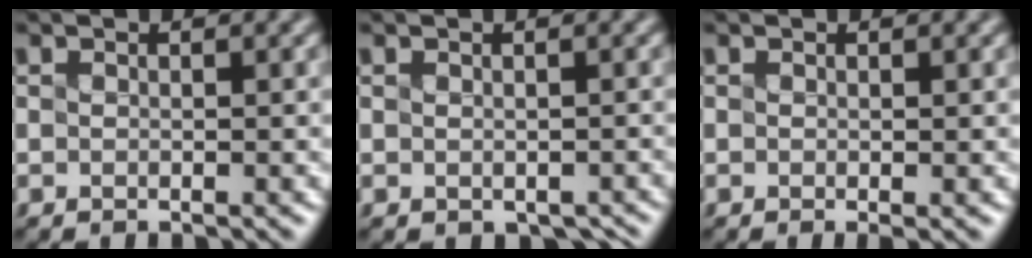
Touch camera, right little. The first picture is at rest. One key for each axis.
{"total": 1.5, "fx": -0.7, "fy": 1.0, "fz": 0.9, "tx": -0.014, "ty": -0.011, "tz": -0.003}
{"total": 0.6, "fx": -0.1, "fy": 0.0, "fz": 0.6, "tx": -0.008, "ty": -0.005, "tz": -0.002}